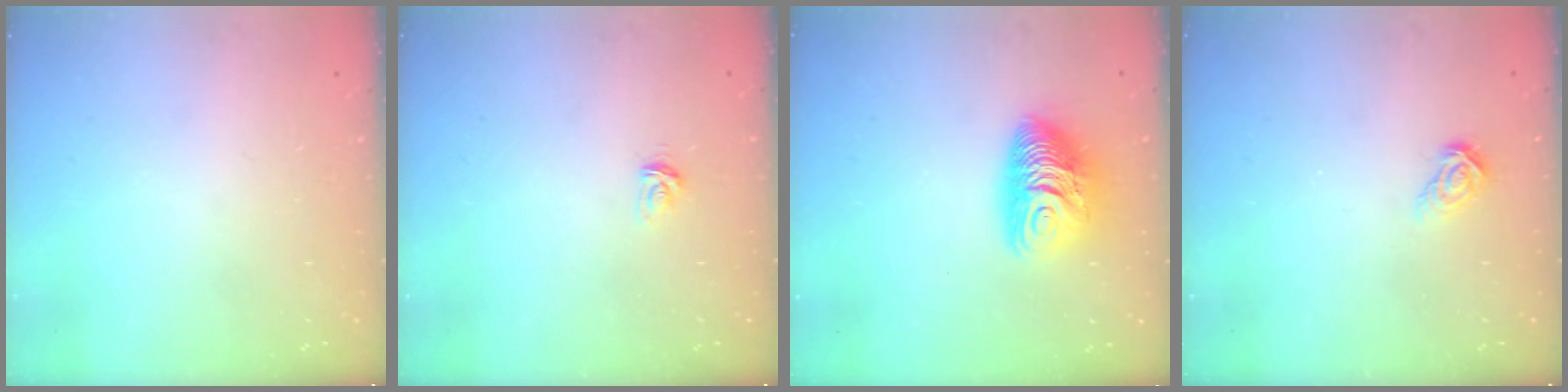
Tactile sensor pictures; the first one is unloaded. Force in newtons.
{"total": 2.7, "press": 2.7, "slide": 0.4}
{"total": 12.0, "press": 11.9, "slide": 1.1}
{"total": 6.2, "press": 6.2, "slide": 0.4}